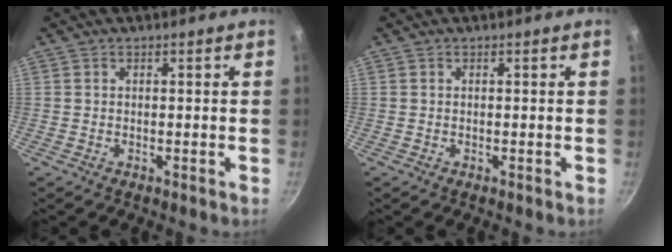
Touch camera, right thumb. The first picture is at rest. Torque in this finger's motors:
{"motor_torque": [-0.12, -0.13, 0.04, 0.02, 0.01]}